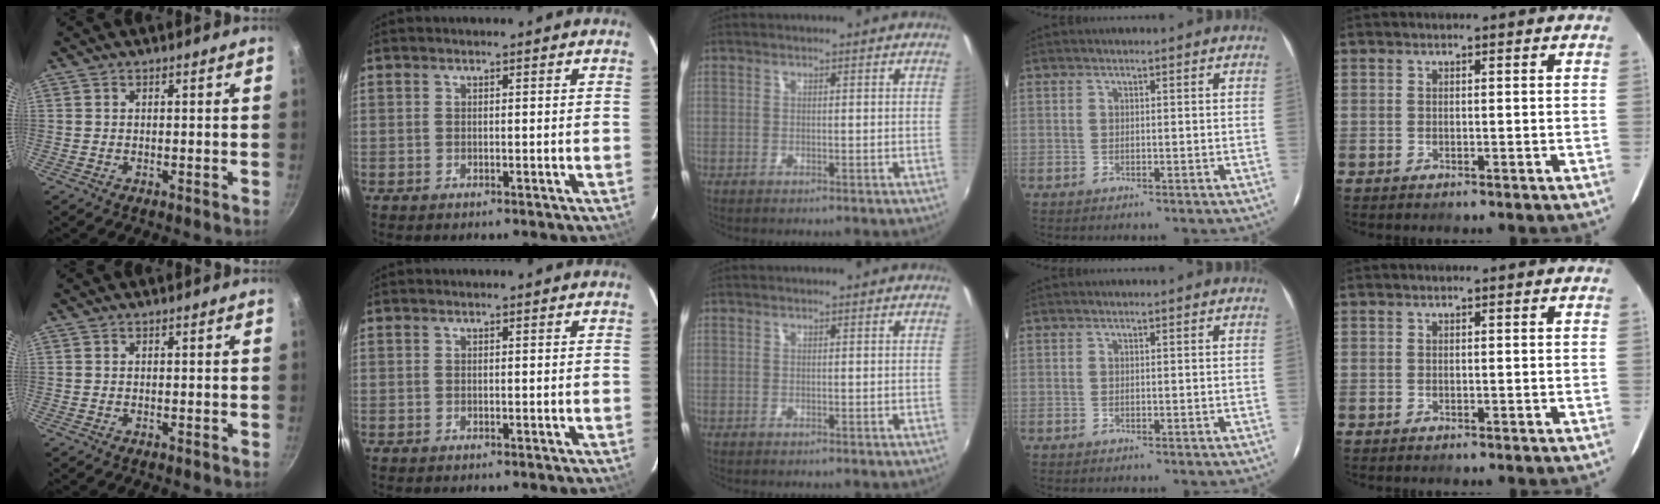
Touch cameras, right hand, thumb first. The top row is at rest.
{}